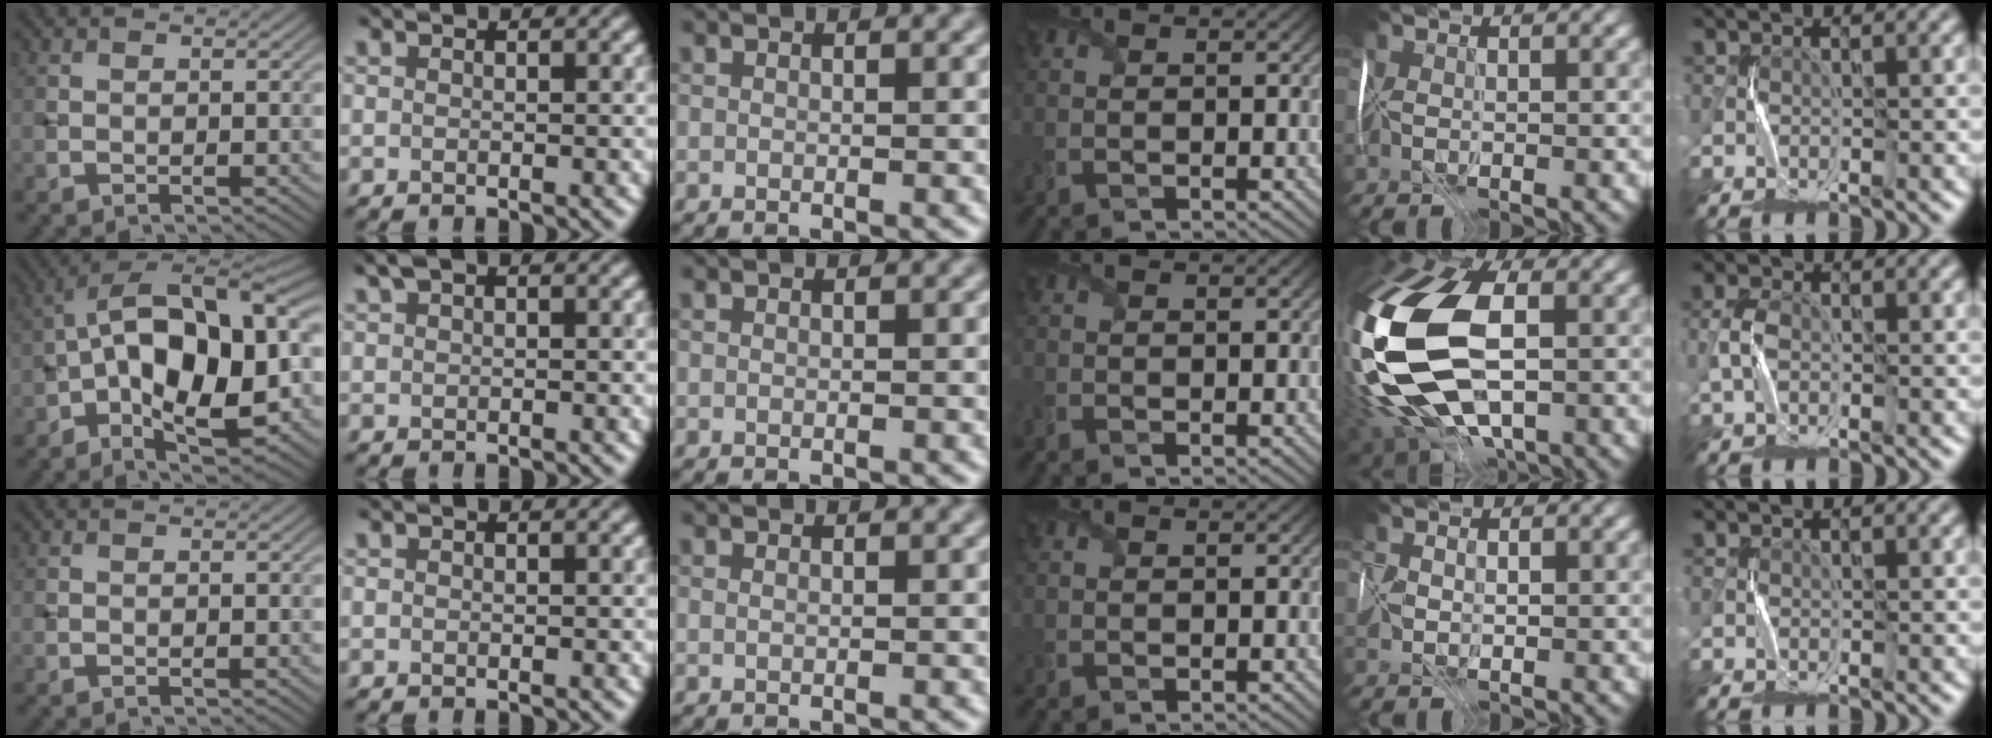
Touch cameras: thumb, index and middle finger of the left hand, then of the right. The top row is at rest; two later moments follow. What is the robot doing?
{"motion": "fold", "object": "map"}